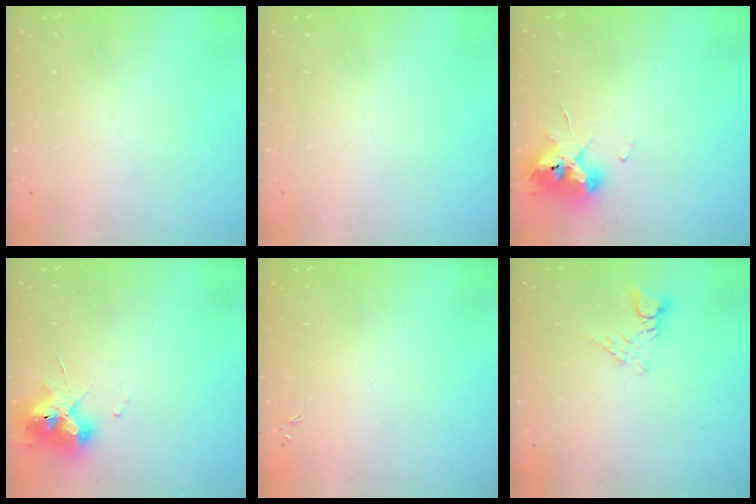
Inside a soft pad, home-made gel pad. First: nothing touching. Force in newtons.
{"total": 0.0}
{"total": 11.2, "press": 11.2, "slide": 0.4}
{"total": 11.4, "press": 11.3, "slide": 1.4}
{"total": 0.0}
{"total": 3.8, "press": 3.7, "slide": 0.4}